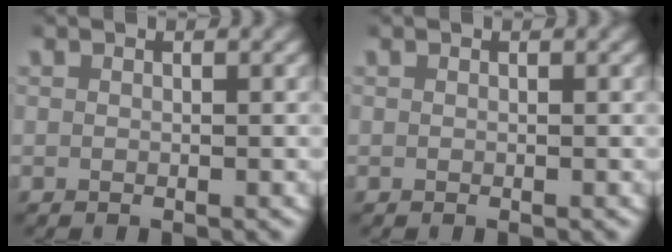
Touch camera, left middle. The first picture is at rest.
{"total": 0.0}